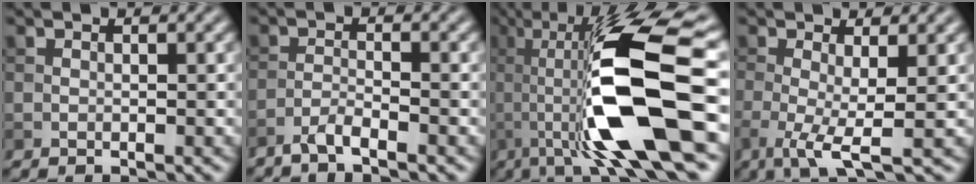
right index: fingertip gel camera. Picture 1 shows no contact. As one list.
[{"total": 2.1, "force": [-1.8, 0.2, 1.2], "torque": [-0.025, 0.001, -0.042]}, {"total": 13.4, "force": [-1.0, 3.0, 13.1], "torque": [-0.202, 0.005, -0.028]}, {"total": 4.2, "force": [-0.8, 0.9, 4.0], "torque": [-0.085, -0.016, -0.014]}]